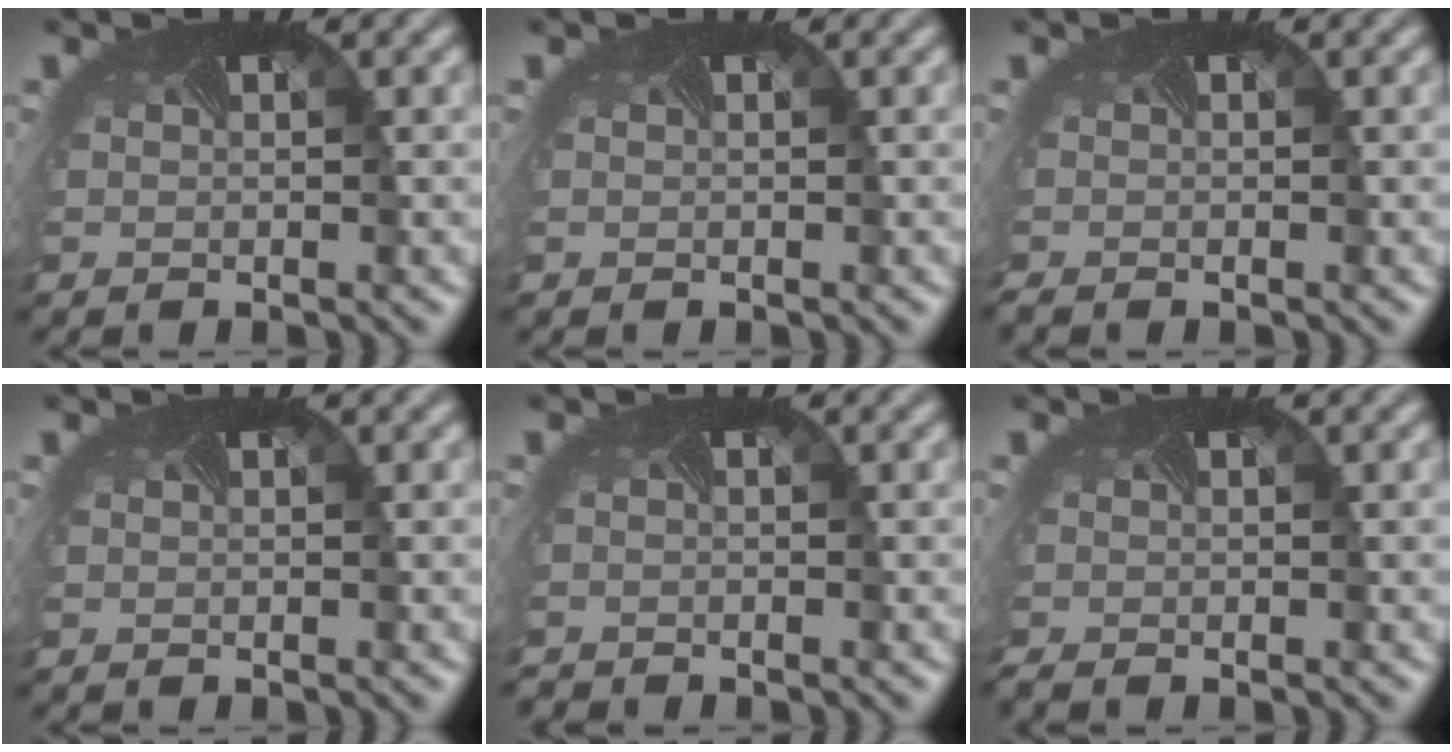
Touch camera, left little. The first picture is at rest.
{"total": 0.0}
{"total": 0.9, "force": [-0.8, 0.0, 0.3], "torque": [-0.011, -0.009, -0.016]}
{"total": 0.0}
{"total": 0.9, "force": [-0.8, -0.3, -0.5], "torque": [0.003, -0.009, -0.016]}
{"total": 1.1, "force": [-0.9, 0.2, 0.5], "torque": [-0.015, -0.011, -0.016]}